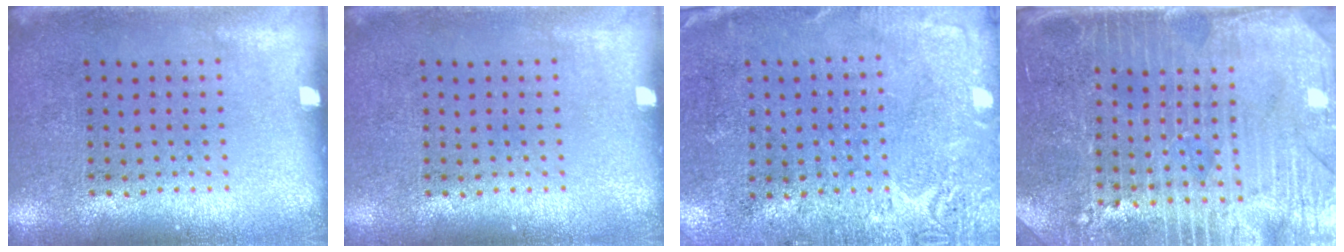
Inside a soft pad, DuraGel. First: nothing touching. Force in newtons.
{"total": 0.0}
{"total": 2.7, "press": 2.4, "slide": 1.3}
{"total": 4.3, "press": 3.8, "slide": 2.0}